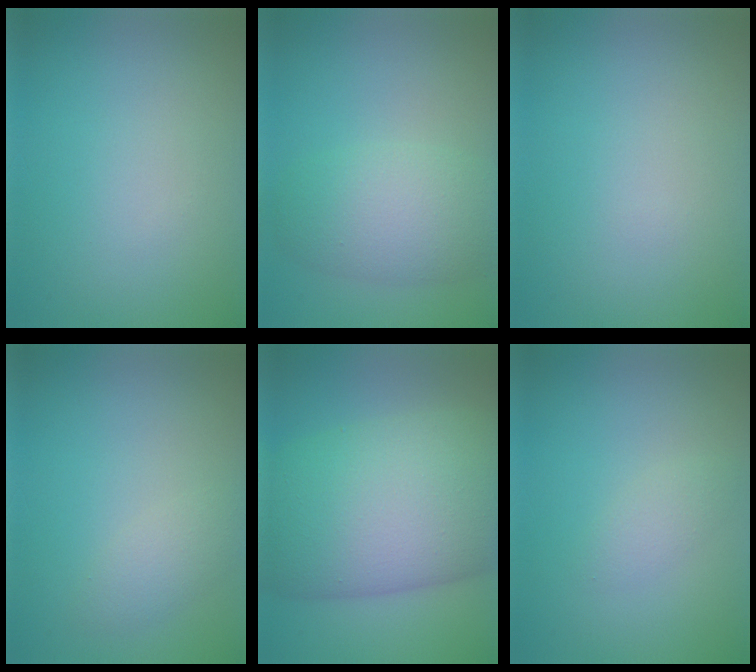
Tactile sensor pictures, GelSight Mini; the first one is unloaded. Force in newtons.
{"total": 3.6, "press": 3.6, "slide": 0.3}
{"total": 0.0}
{"total": 1.7, "press": 1.7, "slide": 0.1}
{"total": 14.6, "press": 14.6, "slide": 0.4}
{"total": 1.2, "press": 1.2, "slide": 0.0}